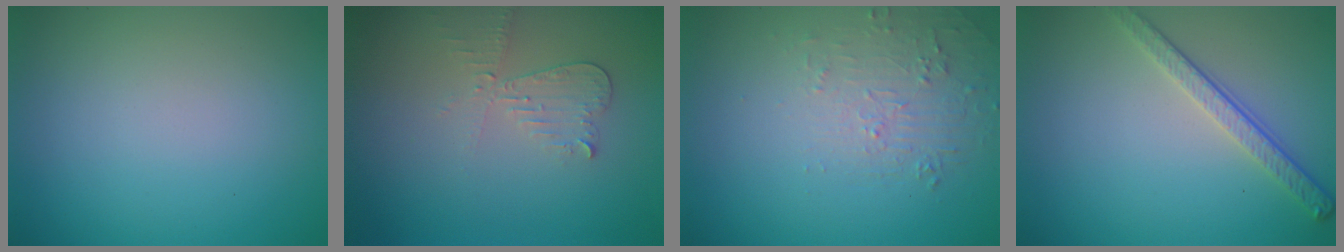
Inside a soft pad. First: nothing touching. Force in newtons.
{"total": 2.1, "press": 2.1, "slide": 0.1}
{"total": 1.9, "press": 0.8, "slide": 1.7}
{"total": 2.9, "press": 2.5, "slide": 1.5}